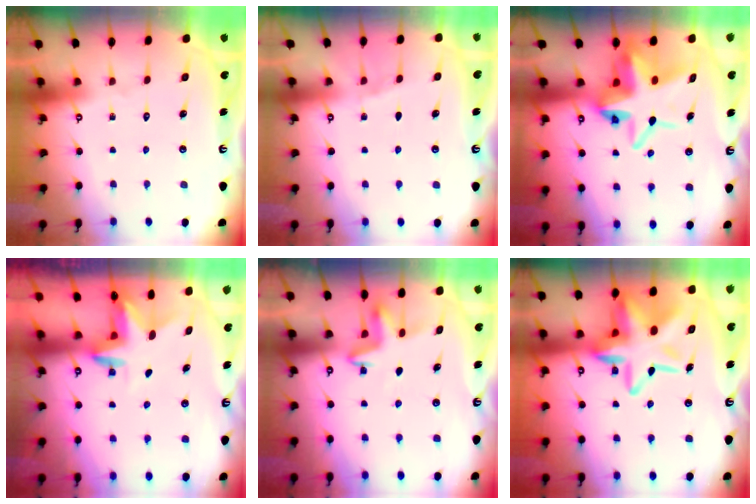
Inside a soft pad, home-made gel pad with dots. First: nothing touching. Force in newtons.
{"total": 3.6, "press": 2.8, "slide": 2.2}
{"total": 11.5, "press": 11.3, "slide": 2.0}
{"total": 3.2, "press": 3.2, "slide": 0.3}
{"total": 4.3, "press": 4.3, "slide": 0.4}
{"total": 17.9, "press": 17.8, "slide": 2.1}